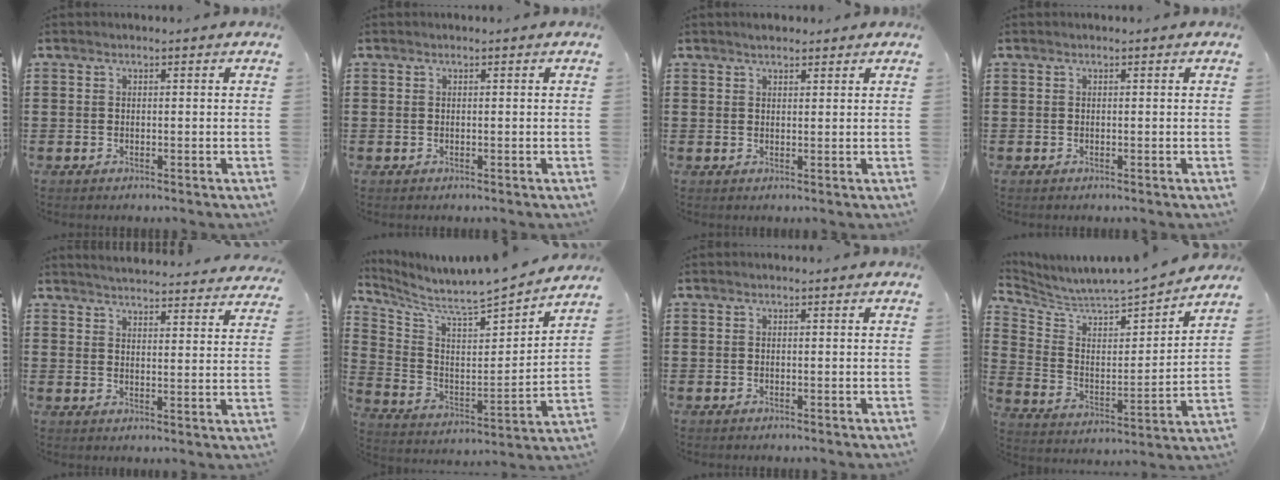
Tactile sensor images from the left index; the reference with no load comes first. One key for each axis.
{"total": 0.0}
{"total": 2.0, "fx": 1.8, "fy": 0.7, "fz": 0.7, "tx": -0.016, "ty": 0.004, "tz": 0.034}
{"total": 0.0}
{"total": 4.1, "fx": 4.0, "fy": -0.4, "fz": 0.3, "tx": -0.024, "ty": -0.029, "tz": 0.069}
{"total": 5.3, "fx": 5.2, "fy": 0.1, "fz": 1.0, "tx": -0.052, "ty": -0.060, "tz": 0.080}
{"total": 0.0}
{"total": 3.8, "fx": 3.8, "fy": 0.5, "fz": -0.1, "tx": -0.030, "ty": -0.052, "tz": 0.055}